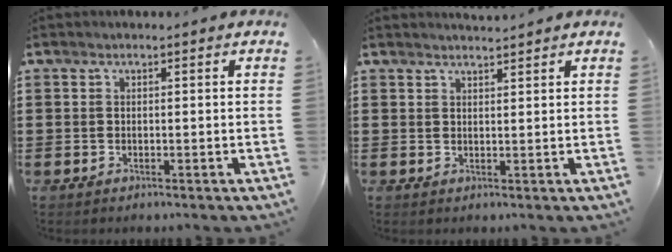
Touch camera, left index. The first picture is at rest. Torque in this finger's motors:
{"motor_torque": [-0.57, 0.91, -0.02, -0.01]}